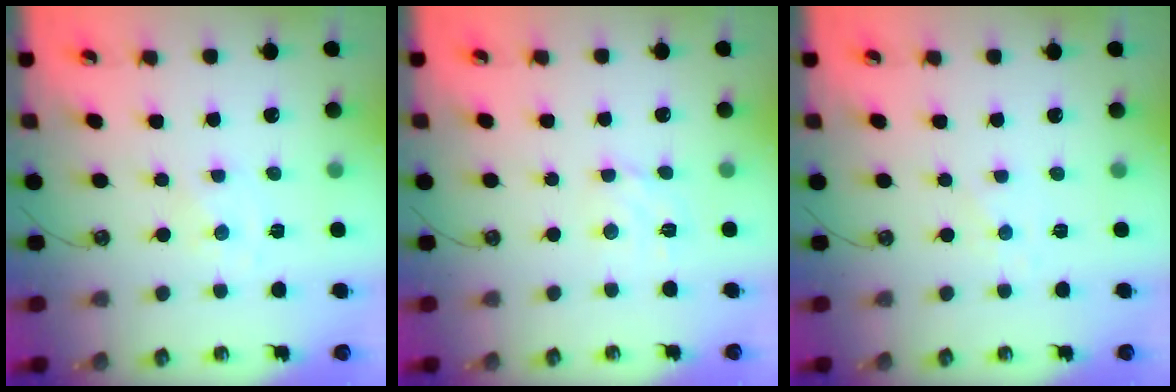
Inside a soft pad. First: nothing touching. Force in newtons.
{"total": 3.4, "press": 3.4, "slide": 0.3}
{"total": 1.4, "press": 1.3, "slide": 0.4}